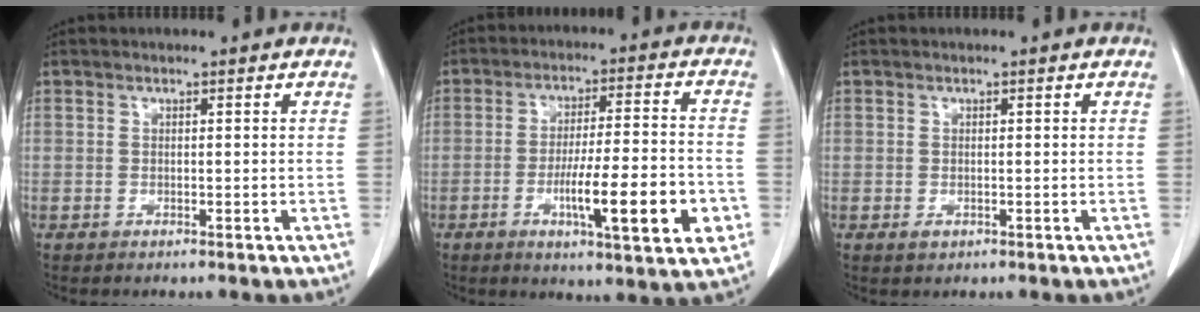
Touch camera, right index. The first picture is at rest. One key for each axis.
{"total": 13.7, "fx": -4.3, "fy": 1.5, "fz": 12.9, "tx": -0.202, "ty": -0.006, "tz": -0.065}
{"total": 1.0, "fx": -0.4, "fy": 0.8, "fz": 0.5, "tx": -0.008, "ty": 0.000, "tz": -0.001}